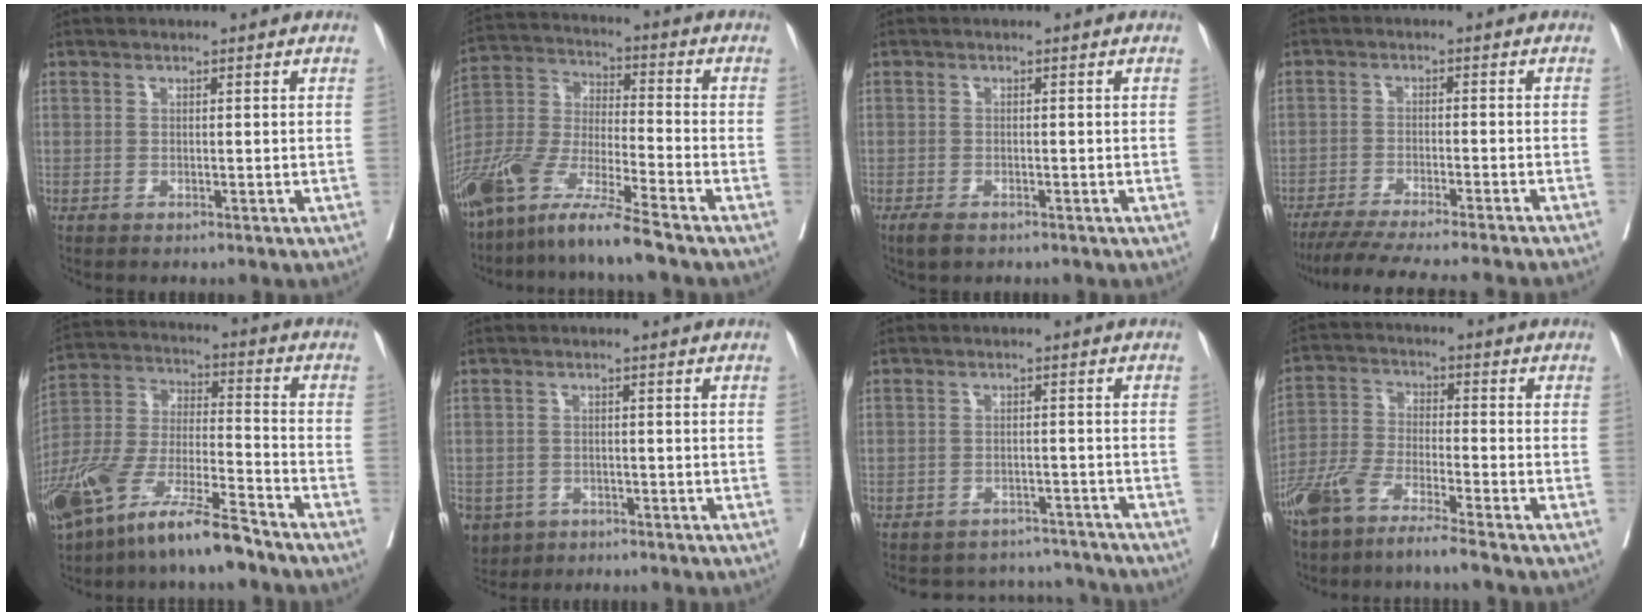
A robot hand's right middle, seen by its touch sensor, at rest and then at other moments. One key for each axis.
{"total": 13.9, "fx": -10.6, "fy": 0.3, "fz": 9.0, "tx": -0.194, "ty": -0.021, "tz": -0.204}
{"total": 2.0, "fx": -1.4, "fy": 0.9, "fz": 1.2, "tx": -0.026, "ty": -0.004, "tz": -0.018}
{"total": 16.1, "fx": -14.3, "fy": -0.8, "fz": 7.2, "tx": -0.107, "ty": -0.042, "tz": -0.207}
{"total": 17.3, "fx": -12.4, "fy": 3.3, "fz": 11.7, "tx": -0.257, "ty": -0.023, "tz": -0.235}
{"total": 7.0, "fx": -3.9, "fy": 5.4, "fz": 1.9, "tx": -0.049, "ty": -0.002, "tz": -0.058}
{"total": 8.1, "fx": -7.8, "fy": 2.1, "fz": -0.3, "tx": 0.011, "ty": 0.024, "tz": -0.094}
{"total": 7.6, "fx": -6.0, "fy": 0.3, "fz": 4.6, "tx": -0.101, "ty": -0.016, "tz": -0.125}